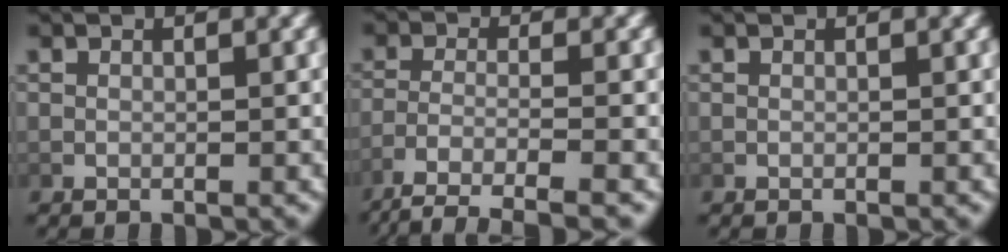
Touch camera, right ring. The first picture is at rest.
{"total": 6.4, "force": [-4.6, 2.0, 3.9], "torque": [-0.073, -0.027, -0.057]}
{"total": 0.0}